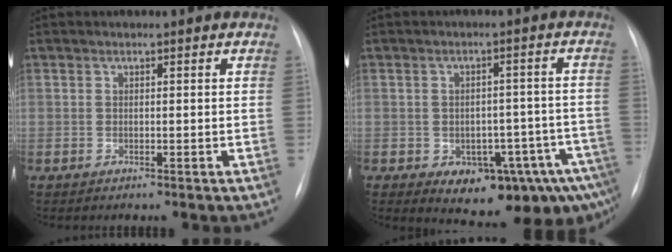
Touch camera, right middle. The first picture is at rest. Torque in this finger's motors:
{"motor_torque": [-0.15, -0.11, 0.05, 0.02]}